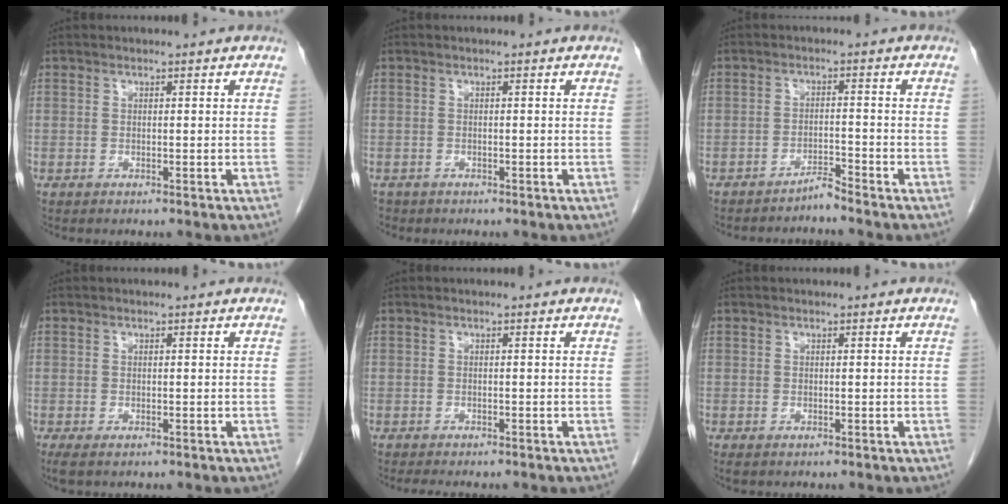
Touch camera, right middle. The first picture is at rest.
{"total": 1.5, "force": [-1.2, 0.9, 0.0], "torque": [-0.011, 0.000, -0.019]}
{"total": 2.3, "force": [-2.3, -0.4, 0.4], "torque": [0.001, -0.005, -0.040]}
{"total": 2.4, "force": [-1.5, 1.2, 1.5], "torque": [-0.028, -0.006, -0.019]}
{"total": 4.0, "force": [-3.4, 1.2, 1.8], "torque": [-0.023, -0.008, -0.042]}
{"total": 0.8, "force": [-0.5, 0.5, 0.5], "torque": [-0.008, -0.001, -0.003]}